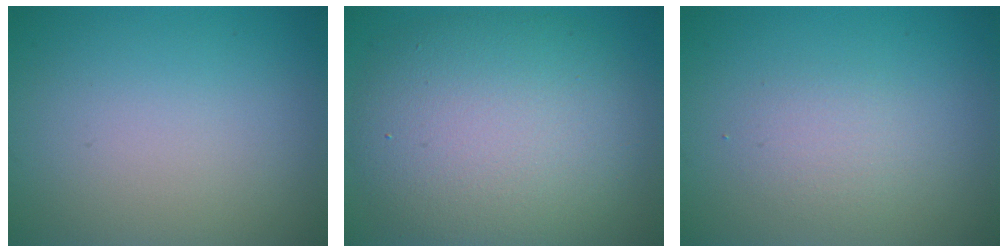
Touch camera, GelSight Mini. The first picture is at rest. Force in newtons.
{"total": 10.1, "press": 10.0, "slide": 0.6}
{"total": 1.7, "press": 1.7, "slide": 0.1}